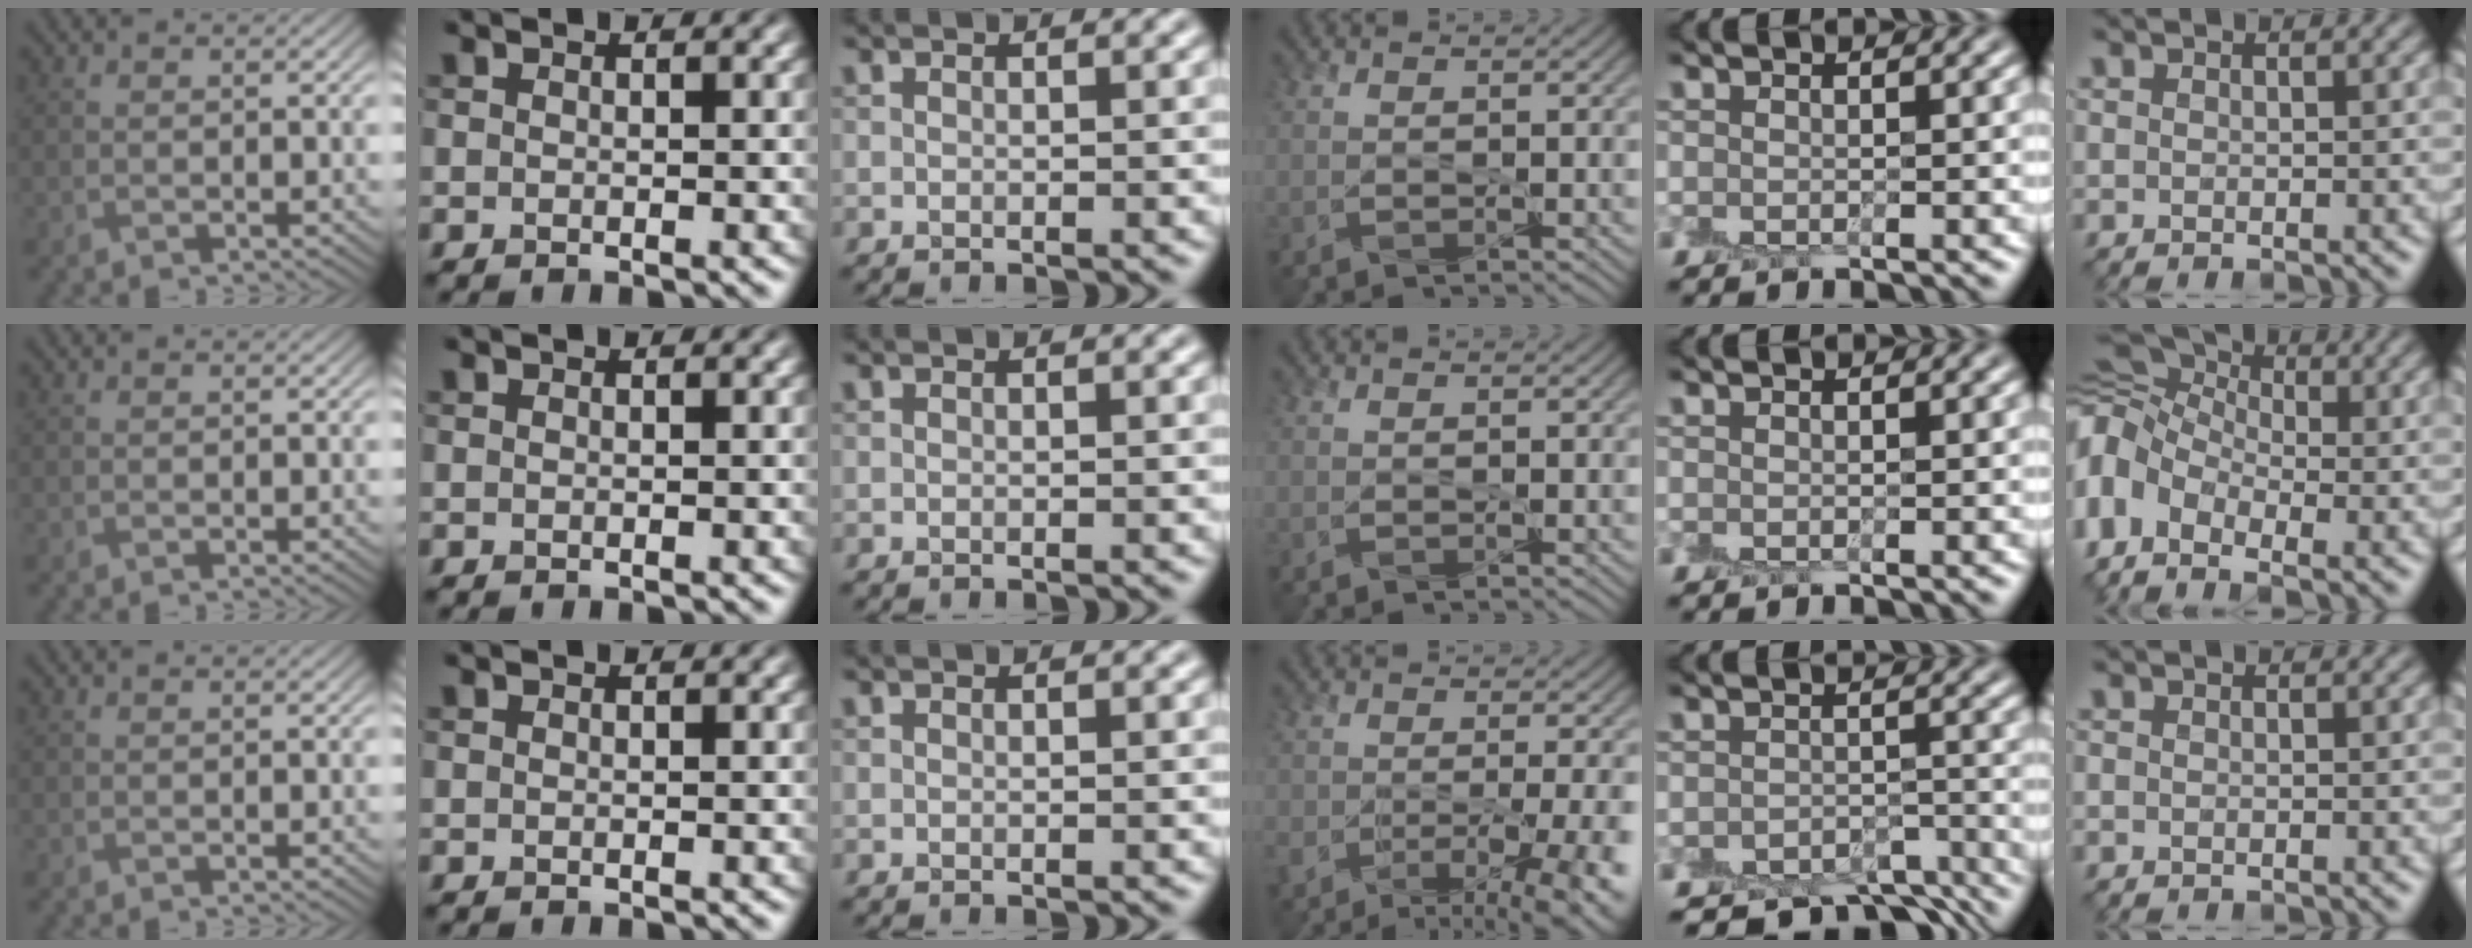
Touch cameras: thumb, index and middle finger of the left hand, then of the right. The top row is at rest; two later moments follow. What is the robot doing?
{"motion": "peel", "object": "envelope seal"}